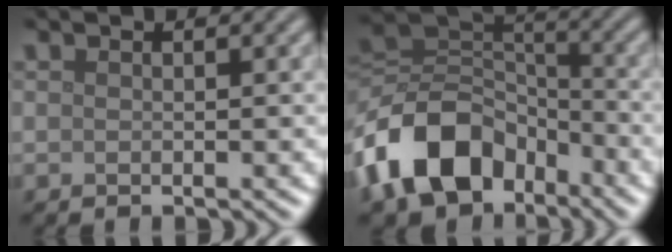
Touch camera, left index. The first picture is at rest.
{"total": 11.5, "force": [-6.2, 7.5, 6.0], "torque": [-0.116, 0.003, -0.131]}